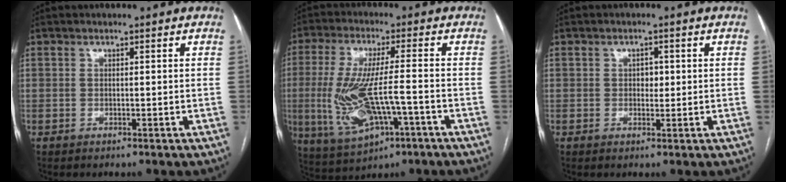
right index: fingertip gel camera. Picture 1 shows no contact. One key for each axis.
{"total": 13.4, "fx": -3.6, "fy": 3.2, "fz": 12.5, "tx": -0.262, "ty": -0.013, "tz": -0.051}
{"total": 1.8, "fx": 0.3, "fy": 1.2, "fz": 1.3, "tx": -0.016, "ty": 0.001, "tz": 0.004}